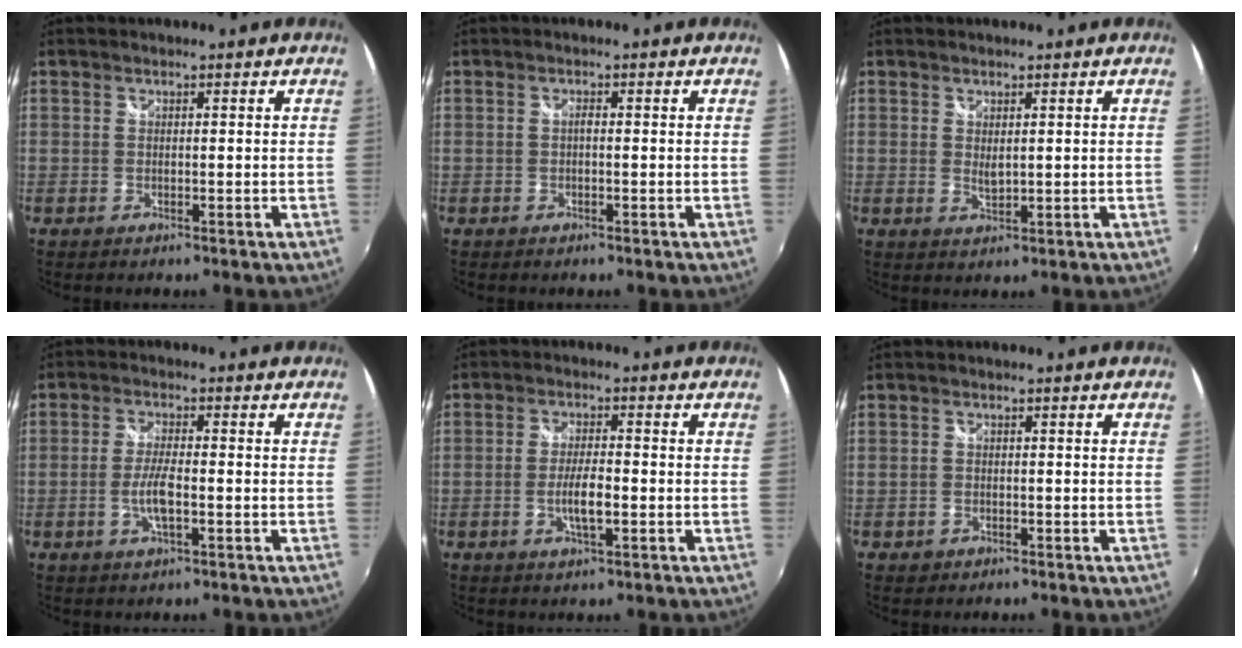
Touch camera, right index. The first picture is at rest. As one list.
[{"total": 0.7, "force": [-0.2, 0.3, 0.7], "torque": [-0.013, 0.003, -0.006]}, {"total": 1.9, "force": [0.5, 1.0, 1.5], "torque": [-0.025, -0.004, 0.009]}, {"total": 4.9, "force": [-1.5, 0.9, 4.5], "torque": [-0.094, -0.003, -0.029]}, {"total": 4.8, "force": [-1.5, 1.0, 4.4], "torque": [-0.089, -0.002, -0.026]}, {"total": 1.7, "force": [-0.9, 1.4, 0.5], "torque": [-0.013, -0.002, -0.014]}]